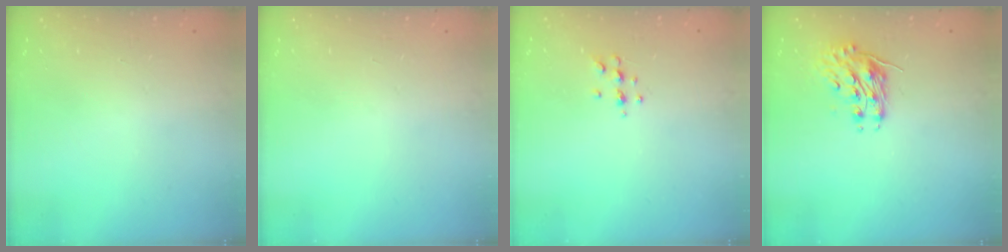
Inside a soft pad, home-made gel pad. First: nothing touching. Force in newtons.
{"total": 0.0}
{"total": 5.6, "press": 5.4, "slide": 1.5}
{"total": 8.2, "press": 8.2, "slide": 0.3}